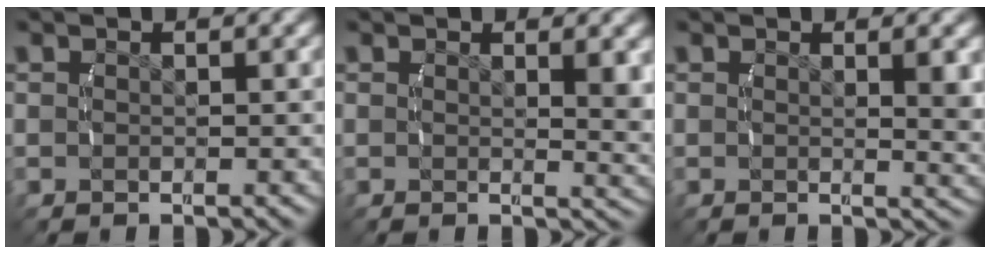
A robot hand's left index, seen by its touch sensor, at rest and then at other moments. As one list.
[{"total": 2.3, "force": [0.8, 0.1, 2.2], "torque": [-0.029, -0.014, 0.016]}, {"total": 2.5, "force": [0.6, 0.1, 2.4], "torque": [-0.032, -0.011, 0.014]}]